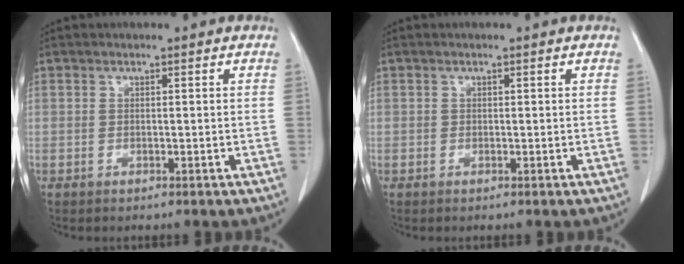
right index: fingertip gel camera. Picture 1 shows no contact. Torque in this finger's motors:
{"motor_torque": [-0.03, 0.00, -0.01, 0.00]}